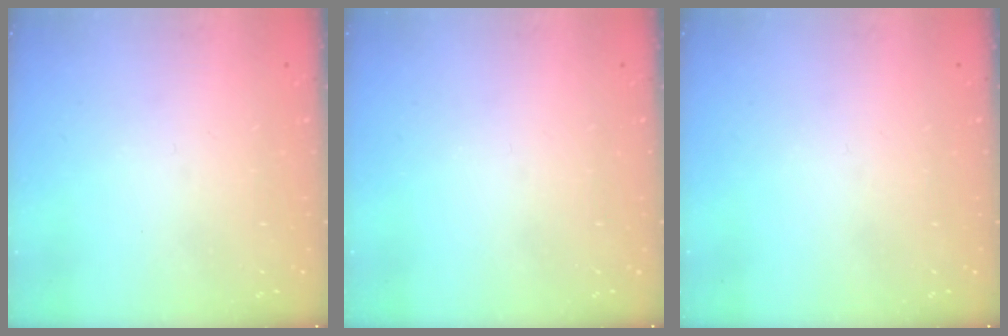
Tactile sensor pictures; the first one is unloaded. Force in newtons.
{"total": 0.0}
{"total": 0.0}